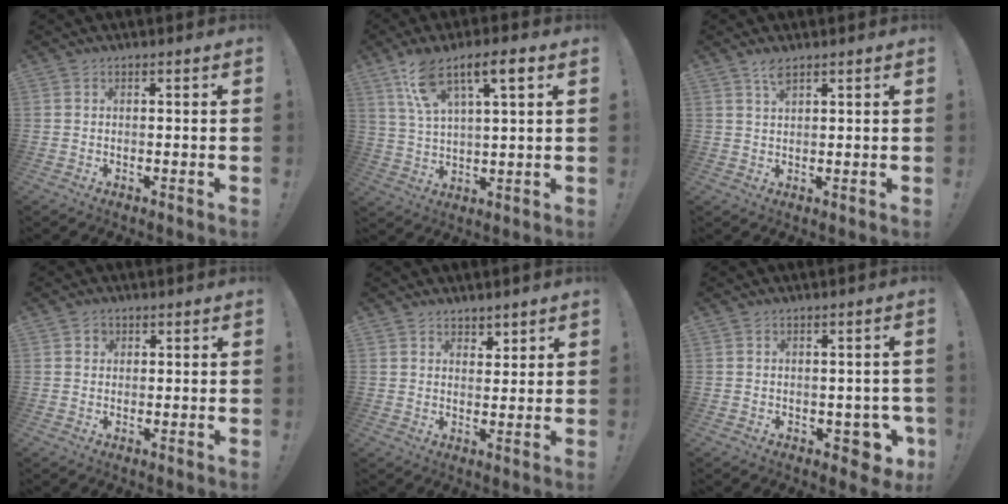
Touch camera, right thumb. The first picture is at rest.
{"total": 11.2, "force": [6.6, 3.7, 8.3], "torque": [-0.151, -0.016, 0.118]}
{"total": 3.0, "force": [2.3, 0.9, 1.8], "torque": [-0.026, -0.007, 0.038]}
{"total": 1.8, "force": [0.8, 1.5, 0.3], "torque": [0.002, -0.004, 0.013]}
{"total": 3.9, "force": [3.0, 2.4, 0.5], "torque": [0.008, -0.021, 0.054]}
{"total": 6.0, "force": [-1.9, 4.3, 3.7], "torque": [-0.035, 0.015, -0.024]}